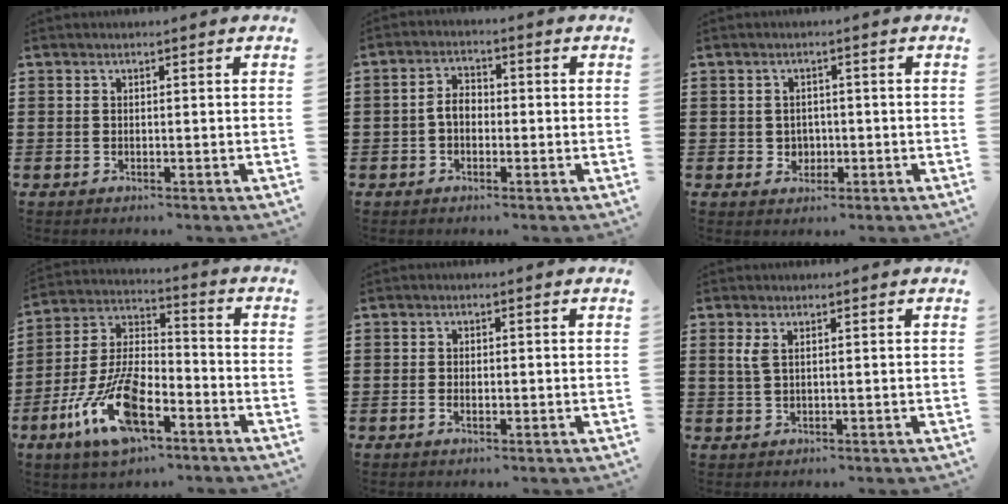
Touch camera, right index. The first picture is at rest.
{"total": 3.4, "force": [-0.8, 2.1, 2.5], "torque": [-0.064, 0.000, -0.020]}
{"total": 2.0, "force": [-0.2, 2.0, 0.4], "torque": [-0.015, 0.010, -0.008]}
{"total": 14.0, "force": [-7.1, 6.2, 10.3], "torque": [-0.223, 0.011, -0.134]}
{"total": 1.3, "force": [-0.5, 0.6, 1.0], "torque": [-0.019, 0.002, -0.009]}
{"total": 1.8, "force": [0.7, 0.5, 1.6], "torque": [-0.032, 0.003, 0.011]}